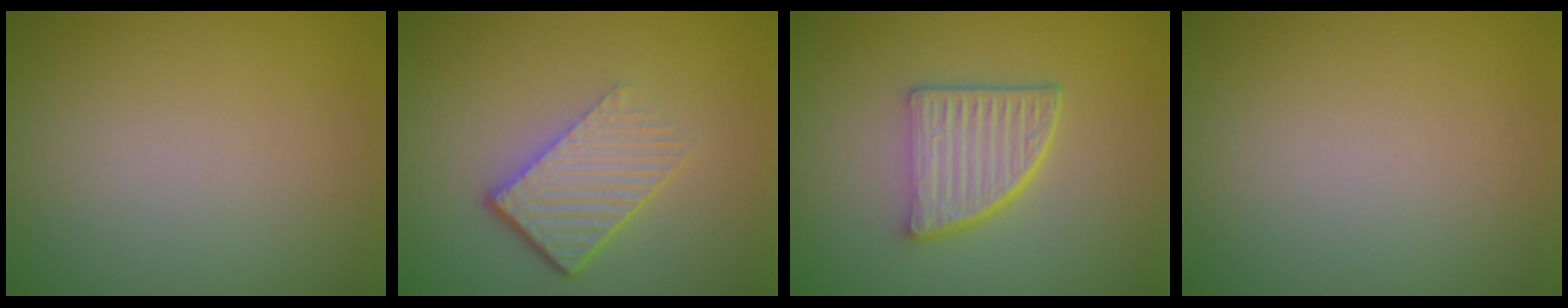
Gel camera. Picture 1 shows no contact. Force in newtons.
{"total": 4.6, "press": 2.9, "slide": 3.6}
{"total": 5.3, "press": 3.9, "slide": 3.7}
{"total": 0.0}